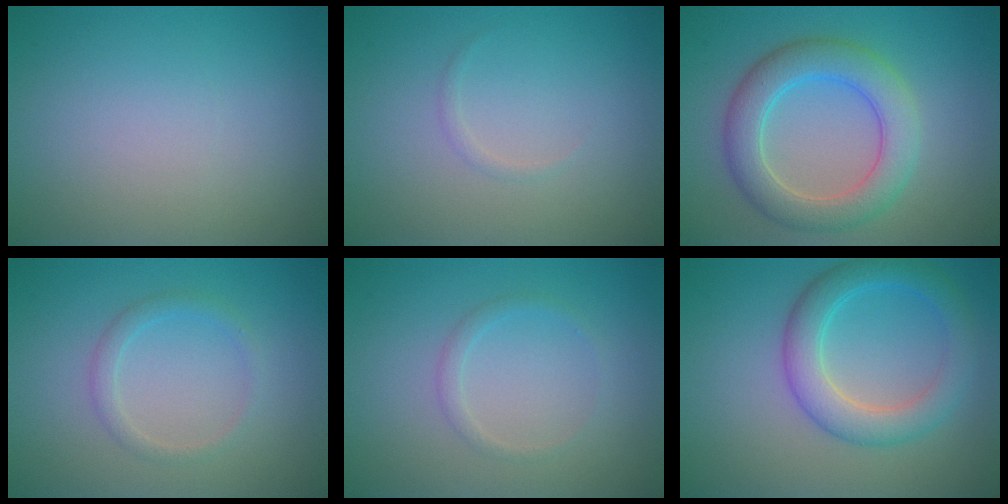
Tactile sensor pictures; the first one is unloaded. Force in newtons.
{"total": 0.6, "press": 0.6, "slide": 0.1}
{"total": 5.6, "press": 5.6, "slide": 0.1}
{"total": 1.5, "press": 1.5, "slide": 0.1}
{"total": 1.1, "press": 1.1, "slide": 0.0}
{"total": 4.6, "press": 4.6, "slide": 0.2}